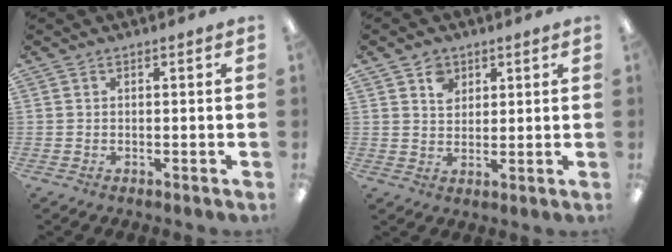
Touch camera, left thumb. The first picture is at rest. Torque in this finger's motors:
{"motor_torque": [-0.03, 0.12, -0.03, -0.06, 0.02]}